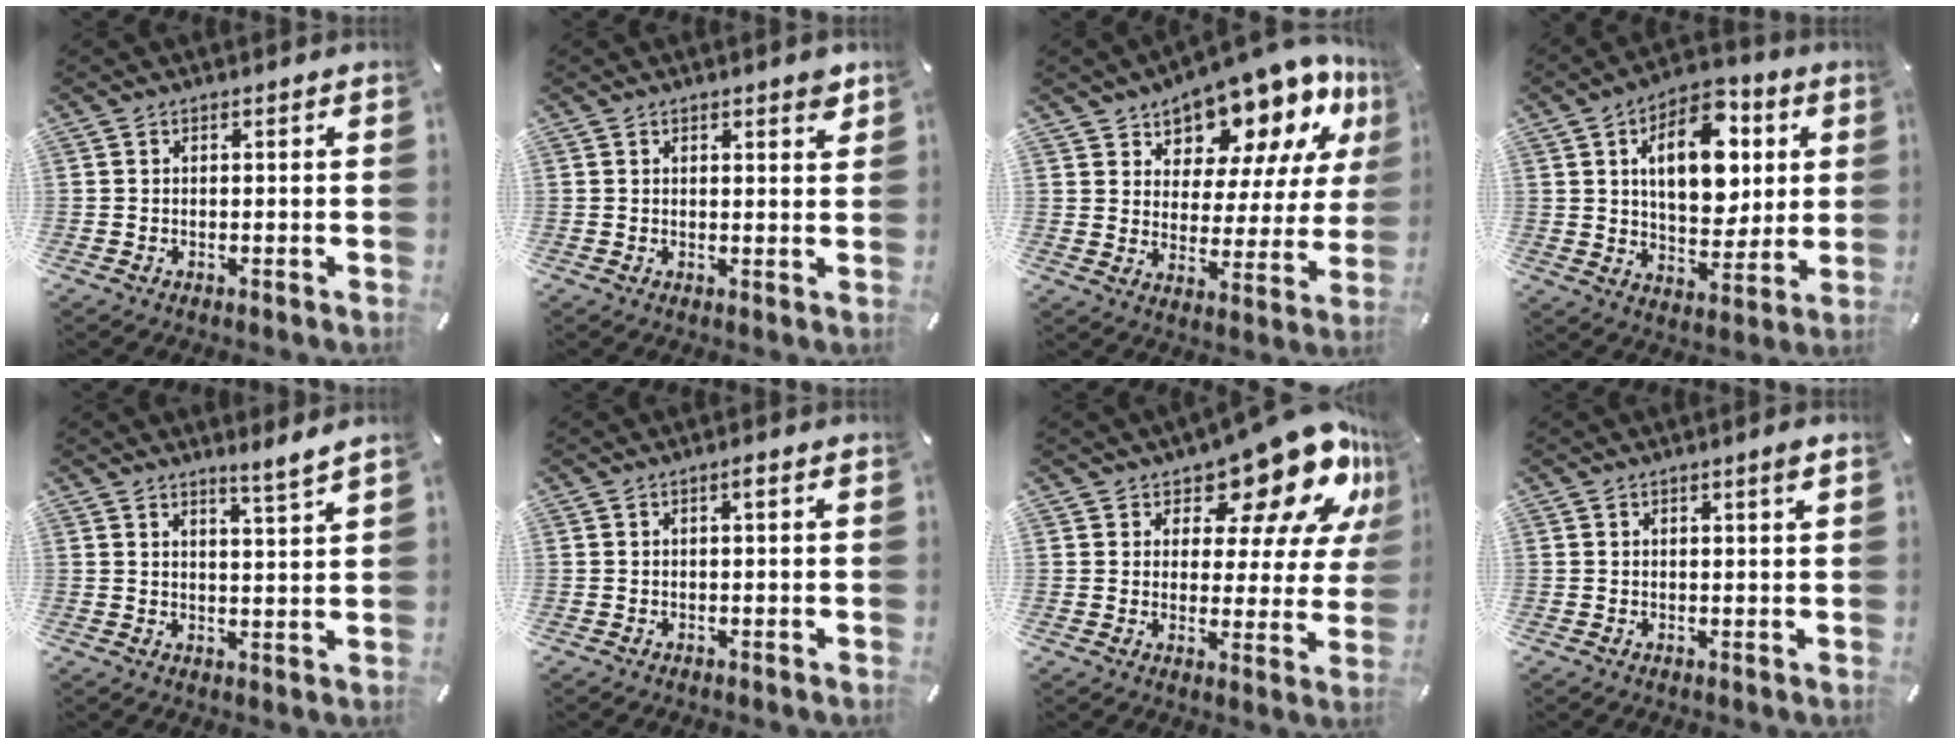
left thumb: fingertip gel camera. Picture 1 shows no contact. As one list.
[{"total": 2.2, "force": [1.7, 0.9, 1.2], "torque": [-0.010, -0.006, 0.027]}, {"total": 13.5, "force": [11.9, 5.6, 2.8], "torque": [-0.052, -0.119, 0.206]}, {"total": 17.0, "force": [4.8, 10.5, 12.5], "torque": [-0.188, -0.008, 0.078]}, {"total": 4.2, "force": [3.9, -0.7, 1.4], "torque": [-0.030, -0.030, 0.066]}, {"total": 1.0, "force": [0.2, 0.2, 1.0], "torque": [-0.020, 0.002, 0.003]}, {"total": 17.4, "force": [12.5, 7.2, 9.7], "torque": [-0.139, -0.091, 0.210]}, {"total": 1.5, "force": [0.9, 0.1, 1.2], "torque": [-0.026, 0.000, 0.015]}]